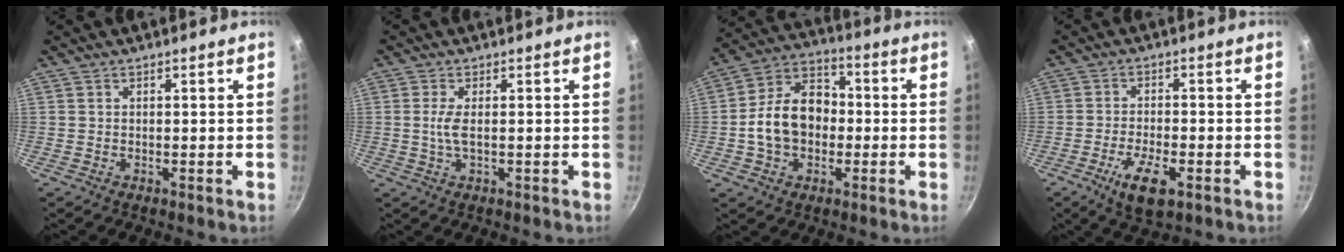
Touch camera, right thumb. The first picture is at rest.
{"total": 3.1, "force": [0.1, 0.9, 3.0], "torque": [-0.070, 0.000, 0.000]}
{"total": 13.7, "force": [-1.4, 10.0, 9.2], "torque": [-0.126, 0.035, -0.037]}
{"total": 8.1, "force": [-3.7, 2.9, 6.6], "torque": [-0.116, 0.006, -0.061]}